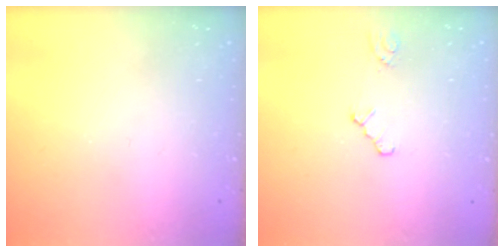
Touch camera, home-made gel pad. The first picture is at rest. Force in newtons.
{"total": 2.0, "press": 2.0, "slide": 0.4}